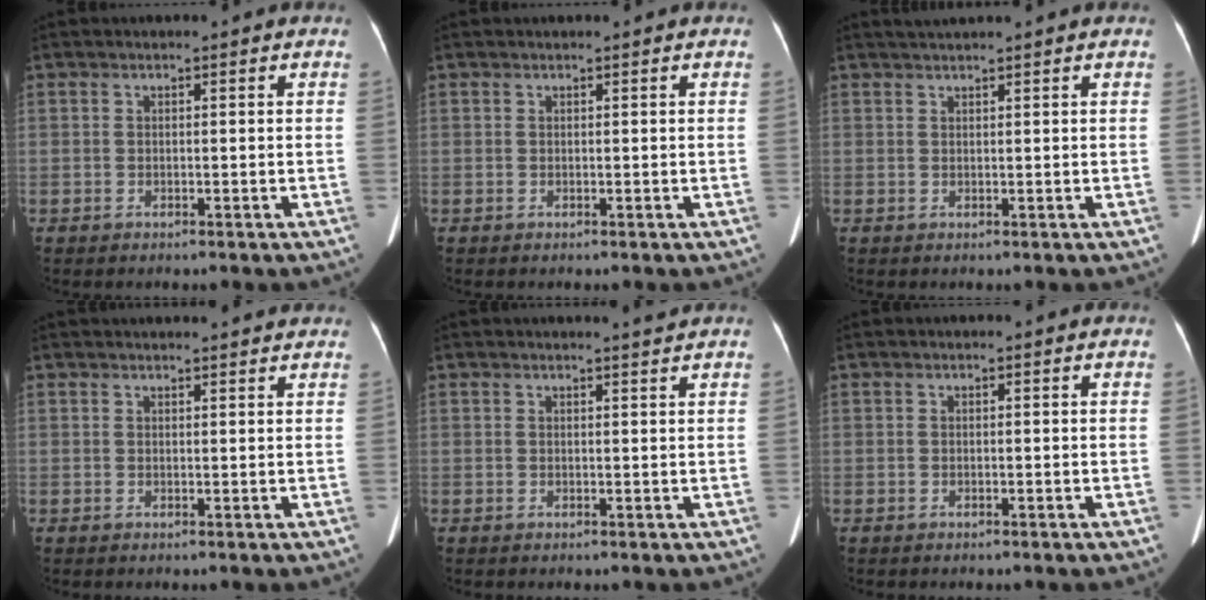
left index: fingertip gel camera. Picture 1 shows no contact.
{"total": 0.0}
{"total": 2.1, "force": [1.9, -0.4, 0.8], "torque": [-0.010, 0.019, 0.037]}
{"total": 6.9, "force": [6.6, 0.7, 1.9], "torque": [-0.024, 0.023, 0.068]}
{"total": 1.6, "force": [1.4, -0.6, 0.3], "torque": [-0.013, -0.009, 0.022]}
{"total": 0.0}